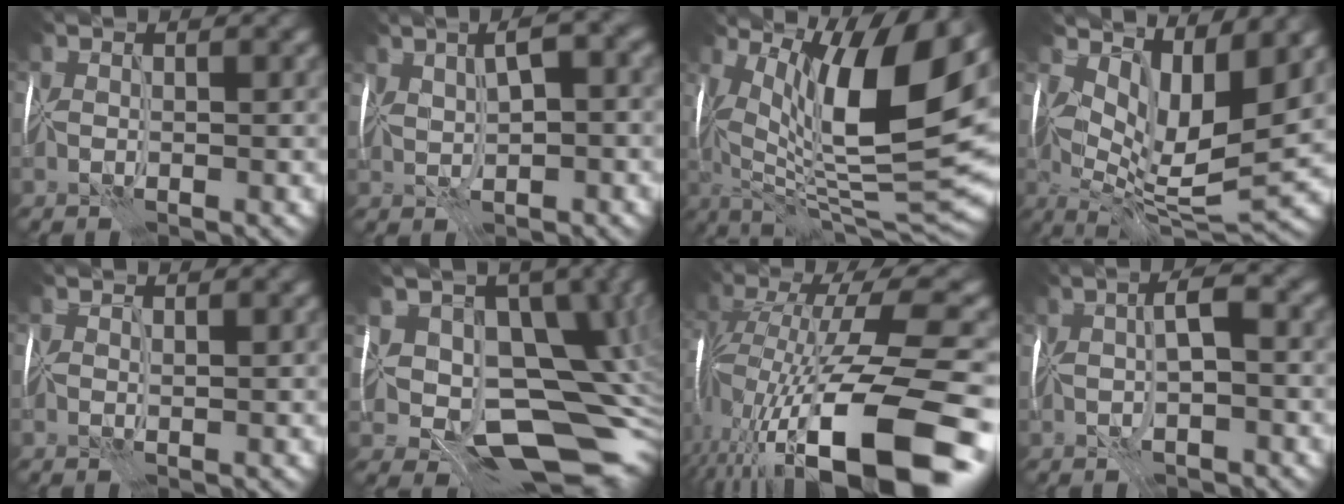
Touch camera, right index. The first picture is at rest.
{"total": 5.3, "force": [2.1, 2.2, 4.4], "torque": [-0.069, 0.020, 0.038]}
{"total": 14.1, "force": [4.4, 3.9, 12.8], "torque": [-0.207, -0.003, 0.079]}
{"total": 8.7, "force": [3.2, 3.3, 7.4], "torque": [-0.134, -0.012, 0.061]}
{"total": 0.7, "force": [0.7, -0.1, 0.1], "torque": [0.002, 0.001, 0.012]}
{"total": 13.6, "force": [1.2, 8.9, 10.2], "torque": [-0.136, -0.018, 0.035]}
{"total": 14.5, "force": [-4.5, 4.6, 13.1], "torque": [-0.224, 0.000, -0.069]}
{"total": 3.2, "force": [0.6, 1.0, 3.0], "torque": [-0.058, 0.005, 0.007]}